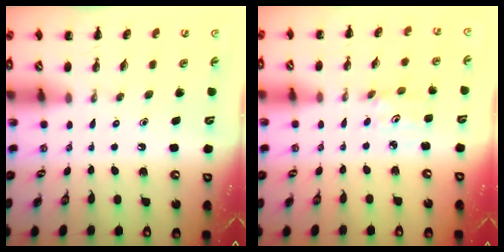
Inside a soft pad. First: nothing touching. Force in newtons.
{"total": 2.8, "press": 2.7, "slide": 0.8}